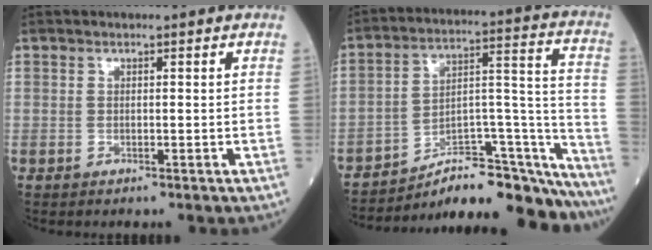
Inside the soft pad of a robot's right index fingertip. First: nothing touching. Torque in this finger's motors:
{"motor_torque": [0.82, -0.73, 0.12, 0.00]}